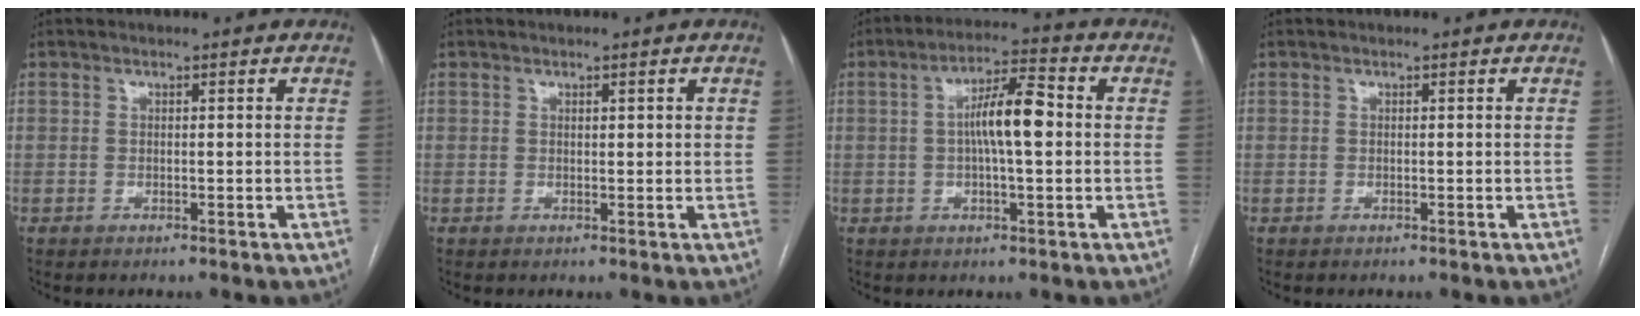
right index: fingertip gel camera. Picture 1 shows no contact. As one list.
[{"total": 1.3, "force": [0.5, 0.5, 1.1], "torque": [-0.014, 0.003, 0.006]}, {"total": 8.2, "force": [0.4, 1.4, 8.0], "torque": [-0.145, 0.018, 0.002]}, {"total": 0.0}]